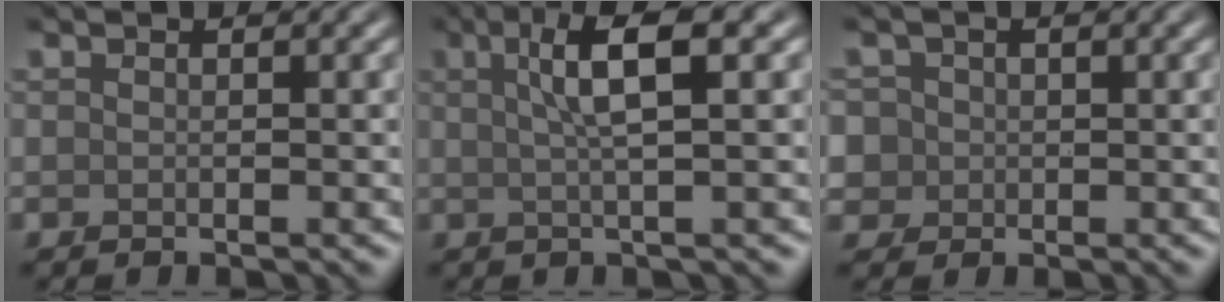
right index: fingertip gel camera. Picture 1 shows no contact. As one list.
[{"total": 5.0, "force": [1.5, 1.0, 4.7], "torque": [-0.074, 0.010, 0.021]}, {"total": 4.2, "force": [0.9, 3.9, 1.4], "torque": [-0.027, 0.029, 0.001]}]